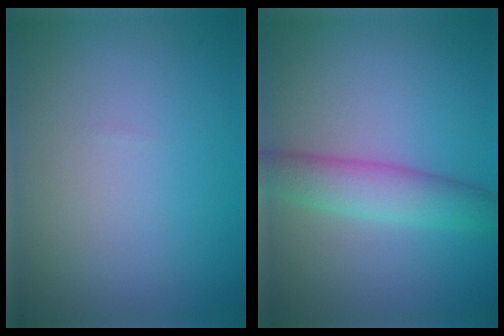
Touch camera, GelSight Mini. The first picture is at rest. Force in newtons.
{"total": 4.1, "press": 4.1, "slide": 0.1}